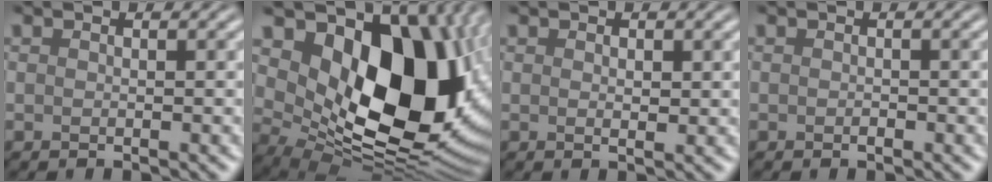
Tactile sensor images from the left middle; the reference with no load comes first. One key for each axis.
{"total": 15.8, "fx": 4.4, "fy": 9.9, "fz": 11.4, "tx": -0.166, "ty": -0.020, "tz": 0.089}
{"total": 1.0, "fx": 0.5, "fy": 0.3, "fz": 0.8, "tx": -0.012, "ty": -0.003, "tz": 0.008}
{"total": 0.0}